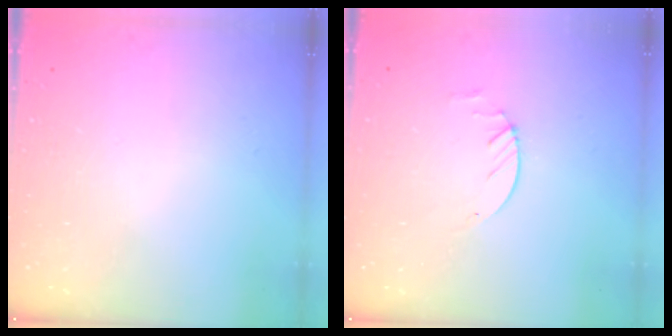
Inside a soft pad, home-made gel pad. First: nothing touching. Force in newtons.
{"total": 1.9, "press": 1.9, "slide": 0.3}